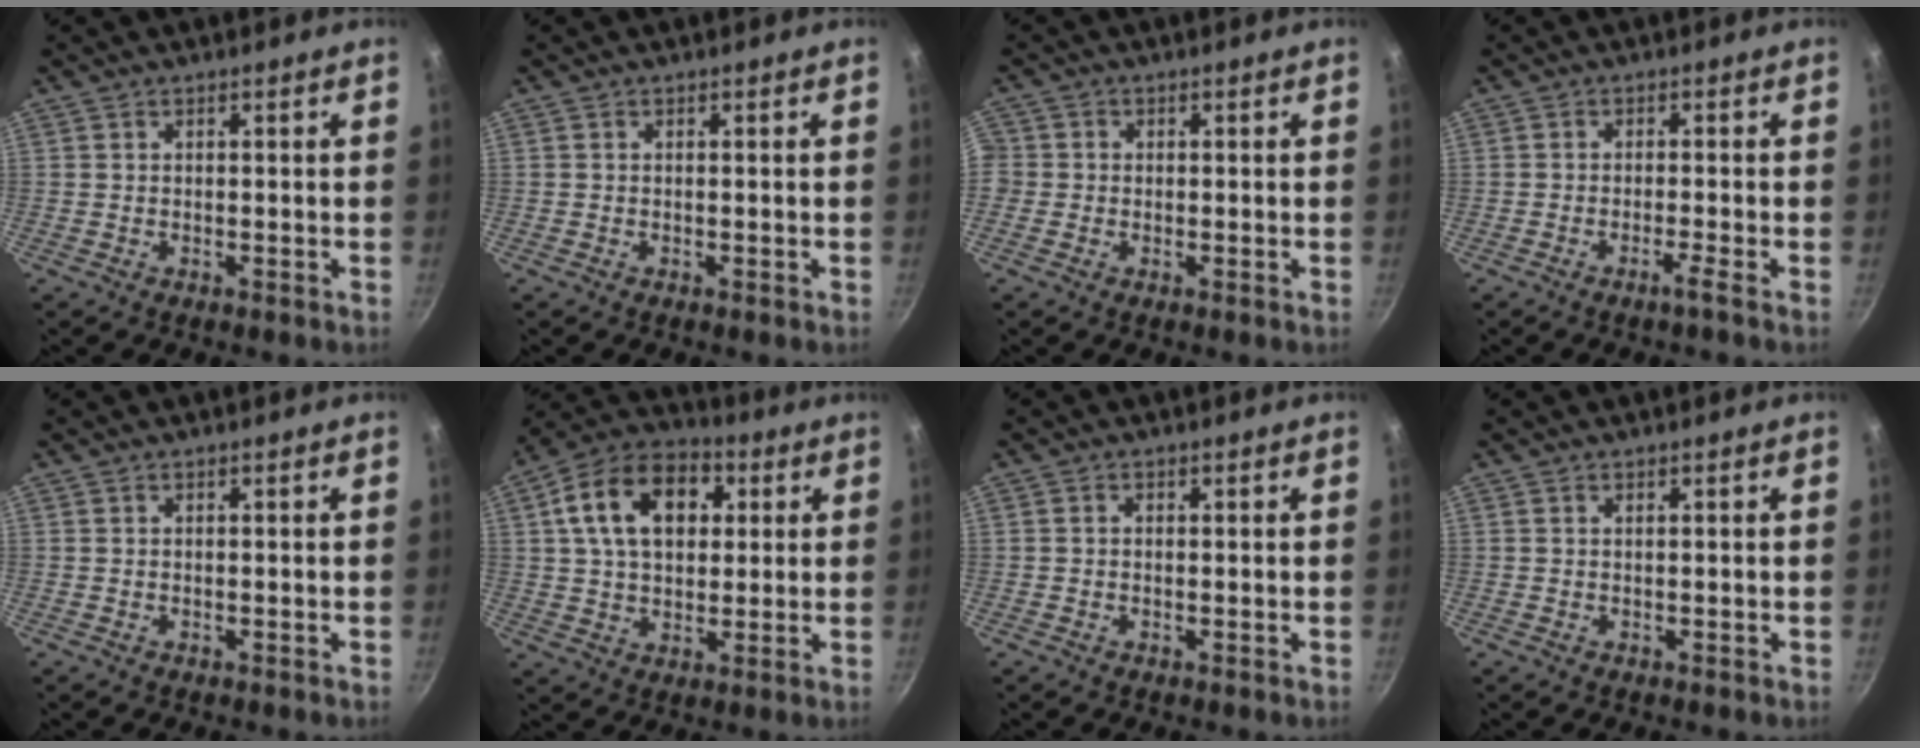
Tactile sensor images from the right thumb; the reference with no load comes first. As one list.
[{"total": 0.0}, {"total": 2.4, "force": [-0.6, 2.3, 0.5], "torque": [-0.001, 0.008, -0.015]}, {"total": 2.0, "force": [-1.3, -0.6, 1.4], "torque": [-0.034, 0.009, -0.023]}, {"total": 0.0}, {"total": 16.5, "force": [4.4, 11.1, 11.3], "torque": [-0.168, 0.018, 0.059]}, {"total": 0.5, "force": [0.0, 0.4, 0.3], "torque": [-0.005, 0.004, 0.000]}, {"total": 0.0}]